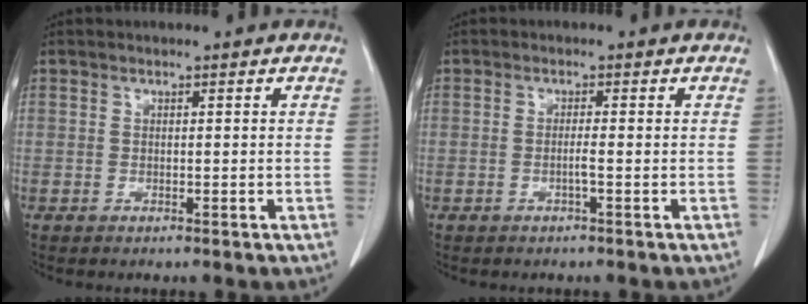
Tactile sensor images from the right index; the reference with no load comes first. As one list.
[{"total": 1.4, "force": [-0.5, -0.2, 1.3], "torque": [-0.023, 0.000, -0.010]}]